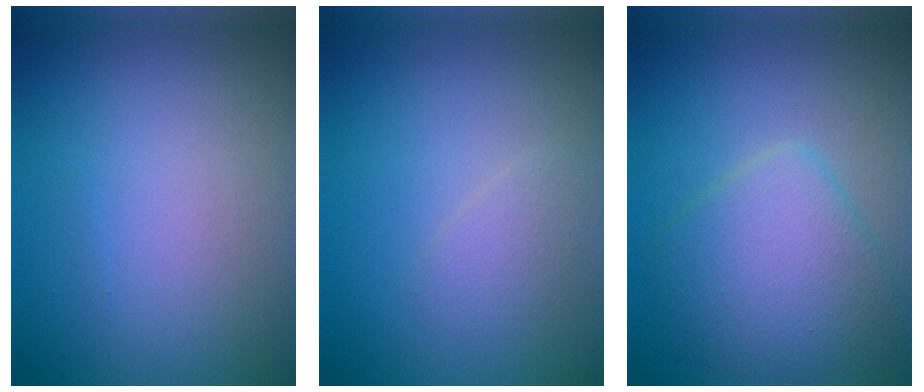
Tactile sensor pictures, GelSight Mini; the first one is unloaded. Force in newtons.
{"total": 1.4, "press": 1.4, "slide": 0.0}
{"total": 5.1, "press": 5.1, "slide": 0.1}